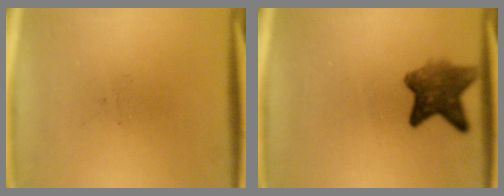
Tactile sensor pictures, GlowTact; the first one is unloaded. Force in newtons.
{"total": 6.6}